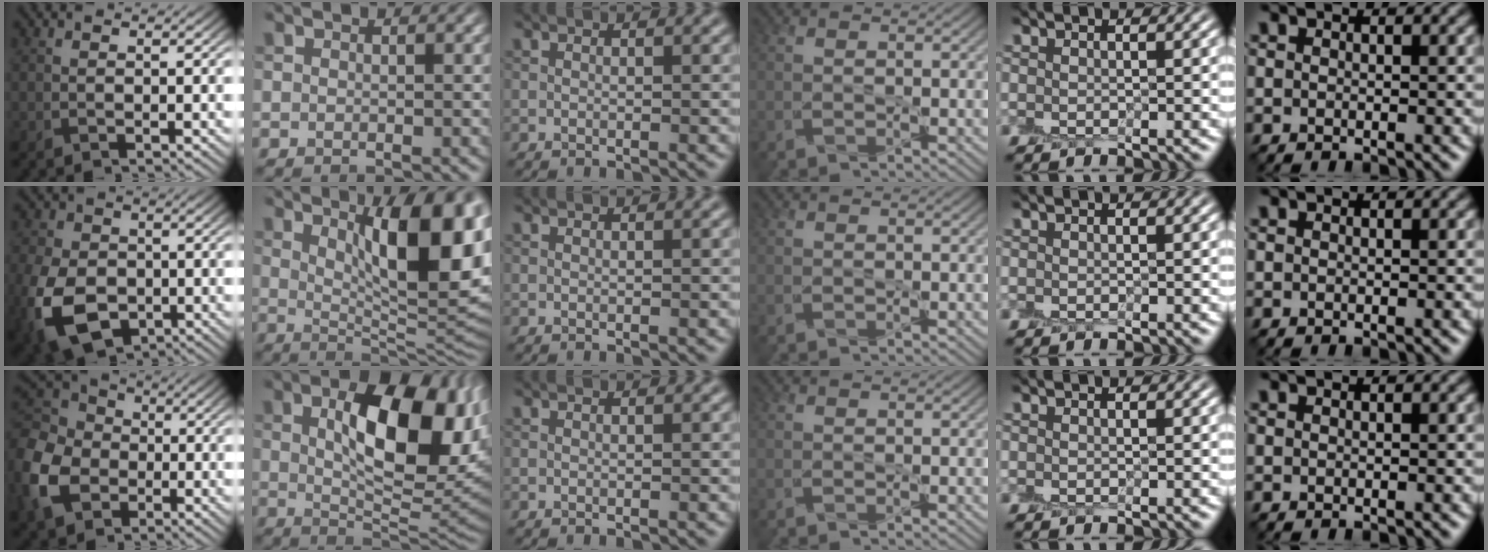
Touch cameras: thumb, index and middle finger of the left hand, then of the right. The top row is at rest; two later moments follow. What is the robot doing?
{"motion": "peel", "object": "postage stamp"}